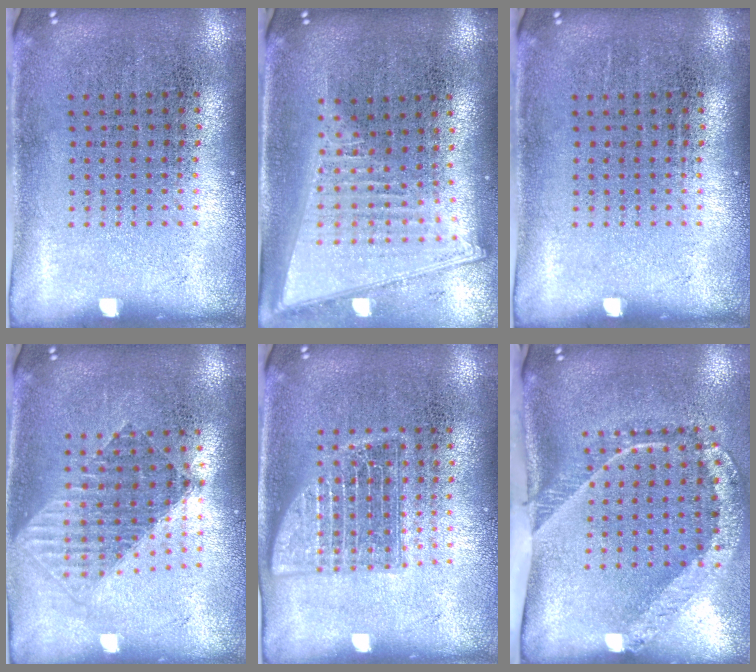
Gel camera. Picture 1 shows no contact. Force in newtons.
{"total": 2.0, "press": 1.7, "slide": 1.0}
{"total": 0.0}
{"total": 1.5, "press": 1.3, "slide": 0.8}
{"total": 2.5, "press": 2.5, "slide": 0.4}
{"total": 2.4, "press": 1.6, "slide": 1.8}